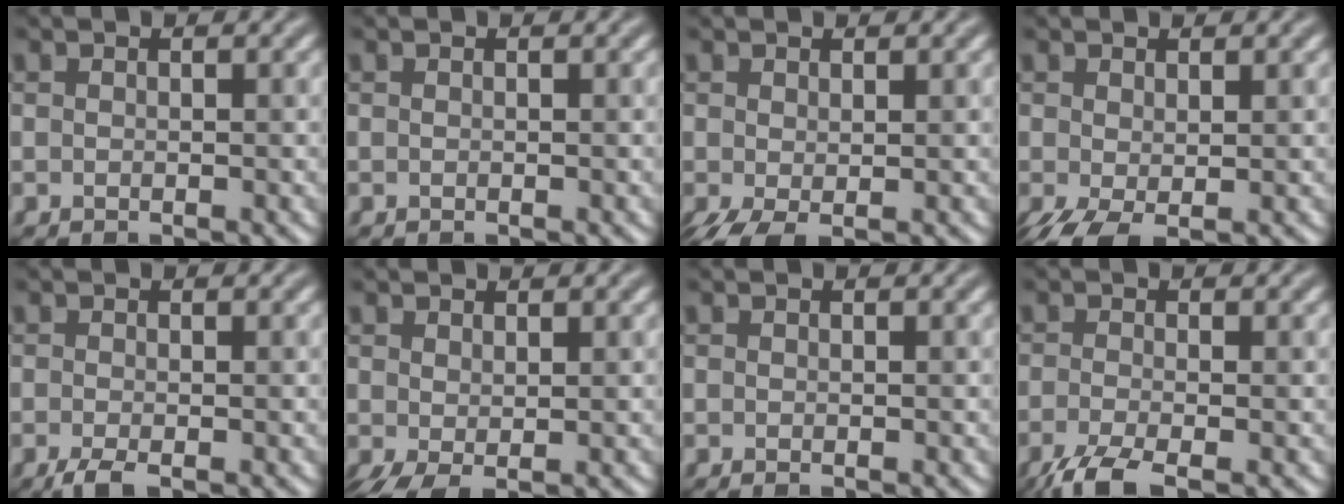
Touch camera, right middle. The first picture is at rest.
{"total": 0.0}
{"total": 2.2, "force": [-0.7, 0.9, 1.9], "torque": [-0.049, -0.007, -0.014]}
{"total": 2.9, "force": [-0.9, 1.3, 2.5], "torque": [-0.062, -0.010, -0.017]}
{"total": 1.7, "force": [-1.0, 0.4, 1.3], "torque": [-0.030, -0.005, -0.022]}
{"total": 2.0, "force": [-0.1, 0.9, 1.8], "torque": [-0.047, -0.003, -0.001]}
{"total": 0.0}
{"total": 3.5, "force": [-2.3, 0.8, 2.6], "torque": [-0.051, -0.010, -0.056]}